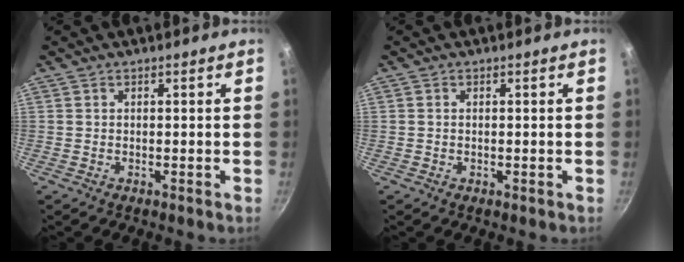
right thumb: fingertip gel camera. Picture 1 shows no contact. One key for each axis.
{"total": 0.5, "fx": 0.0, "fy": 0.3, "fz": 0.4, "tx": -0.007, "ty": 0.001, "tz": -0.001}